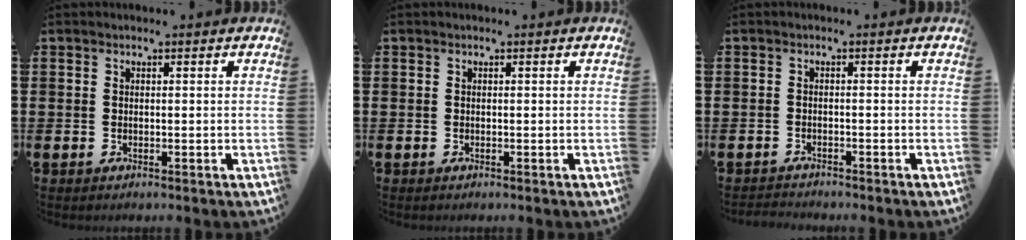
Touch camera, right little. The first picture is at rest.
{"total": 0.0}
{"total": 1.1, "force": [-1.1, 0.1, -0.1], "torque": [-0.002, 0.001, -0.023]}